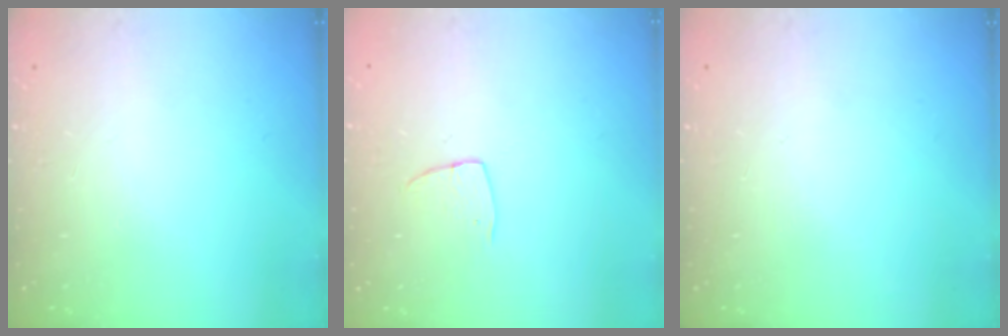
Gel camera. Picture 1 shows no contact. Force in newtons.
{"total": 4.8, "press": 4.8, "slide": 0.4}
{"total": 0.0}